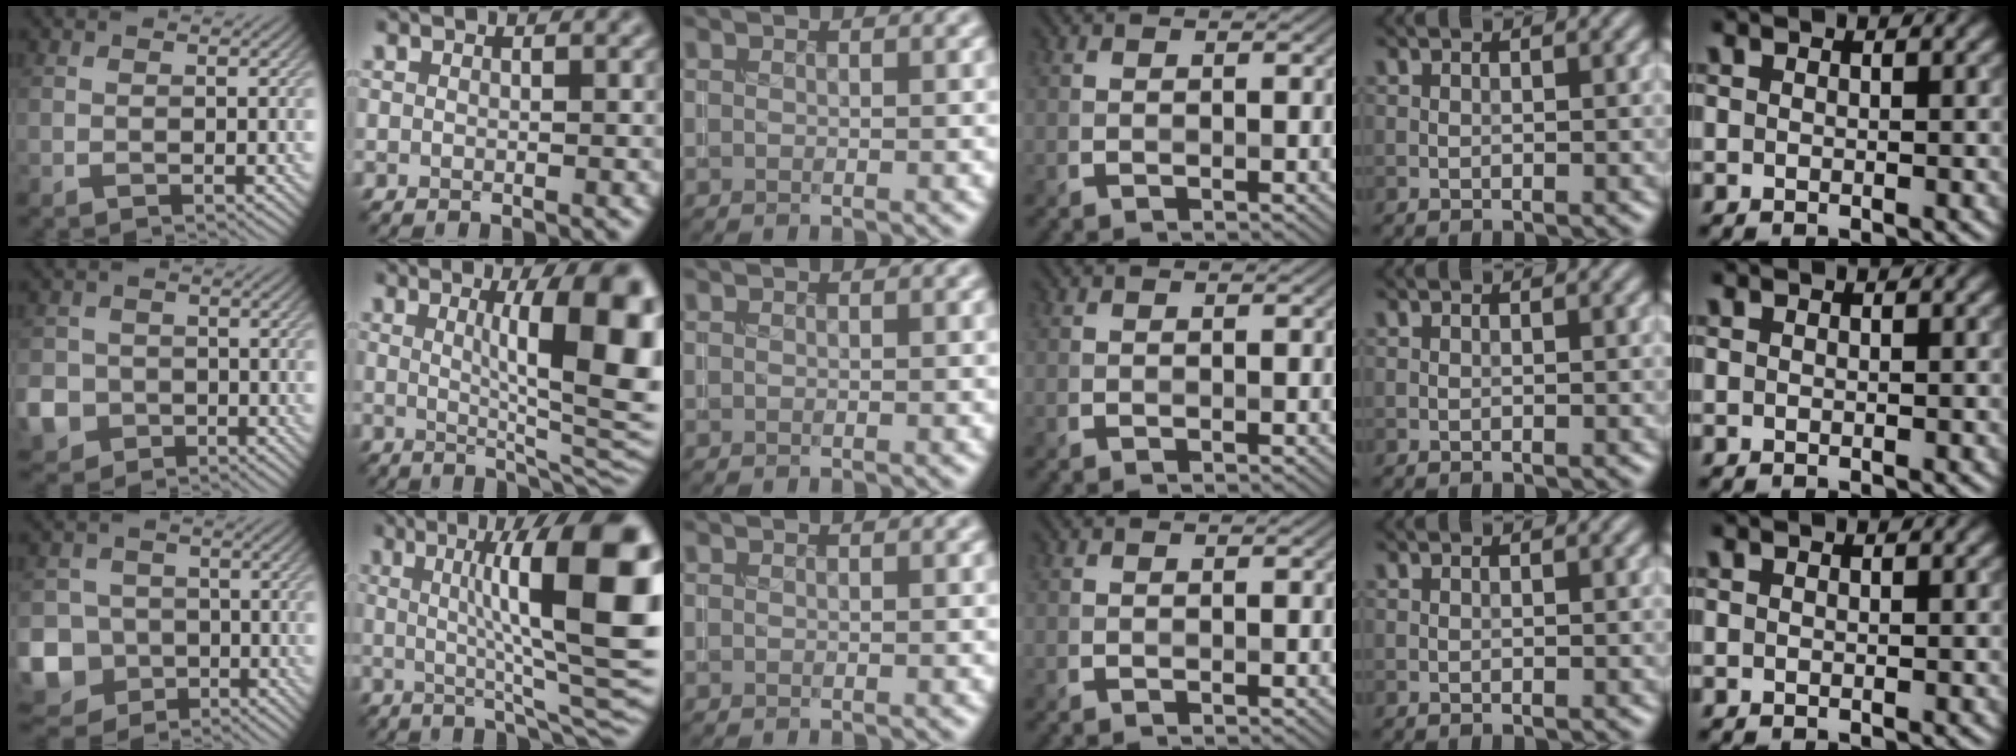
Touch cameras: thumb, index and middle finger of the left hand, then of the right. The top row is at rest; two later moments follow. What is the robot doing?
{"motion": "insert", "object": "coin"}